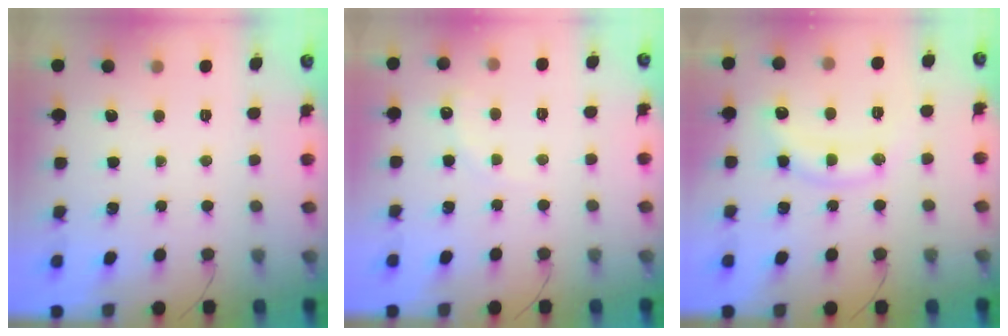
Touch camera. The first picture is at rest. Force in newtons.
{"total": 5.4, "press": 5.2, "slide": 1.5}
{"total": 12.5, "press": 12.5, "slide": 0.4}